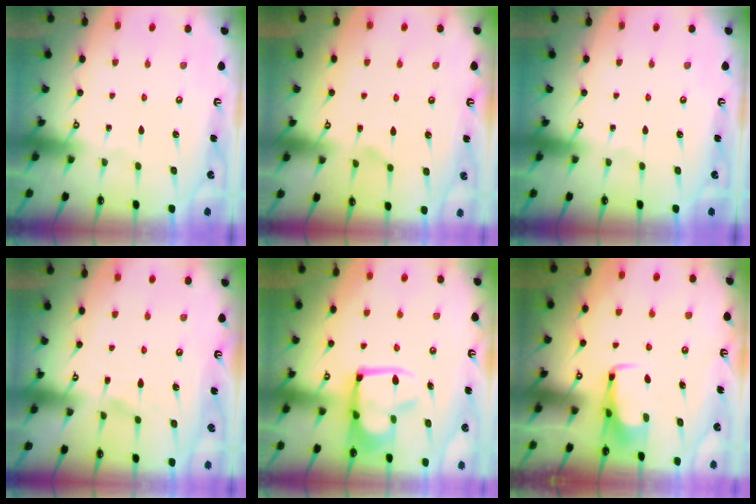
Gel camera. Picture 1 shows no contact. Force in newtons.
{"total": 1.8, "press": 1.3, "slide": 1.2}
{"total": 0.0}
{"total": 4.2, "press": 4.2, "slide": 0.5}
{"total": 7.6, "press": 7.5, "slide": 1.2}
{"total": 3.0, "press": 2.9, "slide": 0.4}